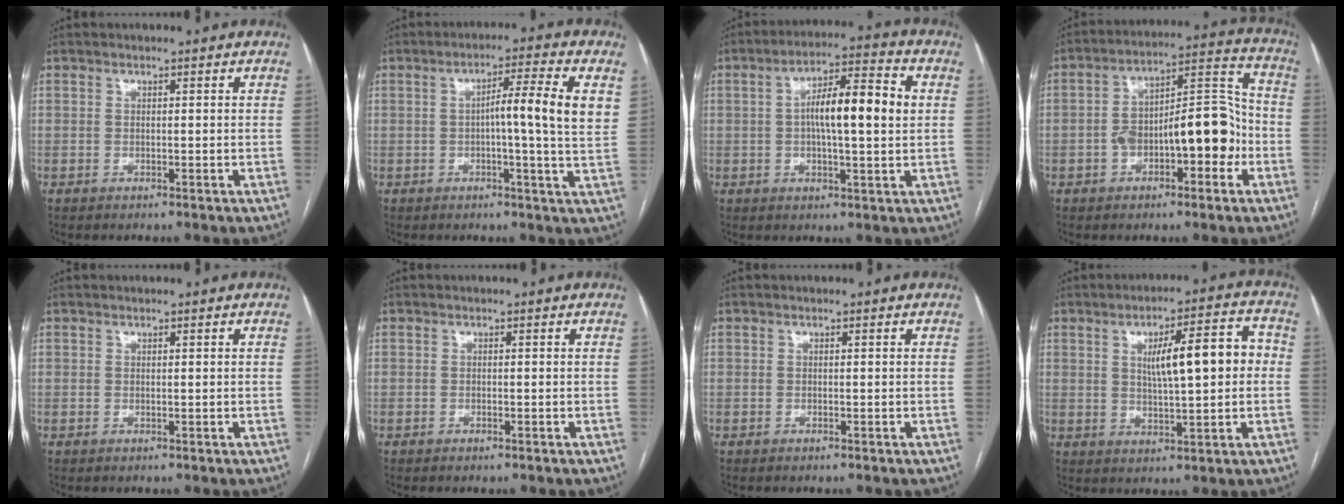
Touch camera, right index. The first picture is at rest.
{"total": 9.2, "force": [1.4, -0.4, 9.1], "torque": [-0.135, 0.009, 0.014]}
{"total": 11.0, "force": [1.0, 2.0, 10.7], "torque": [-0.182, 0.023, 0.012]}
{"total": 13.7, "force": [-3.2, 5.1, 12.3], "torque": [-0.201, 0.045, -0.047]}
{"total": 0.0}
{"total": 0.6, "force": [-0.5, 0.1, 0.2], "torque": [-0.007, -0.001, -0.006]}
{"total": 0.0}
{"total": 10.2, "force": [1.2, 2.2, 9.9], "torque": [-0.147, 0.026, 0.023]}